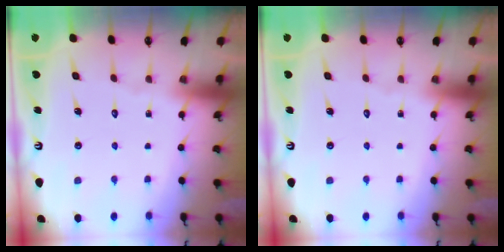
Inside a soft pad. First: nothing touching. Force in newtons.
{"total": 0.0}